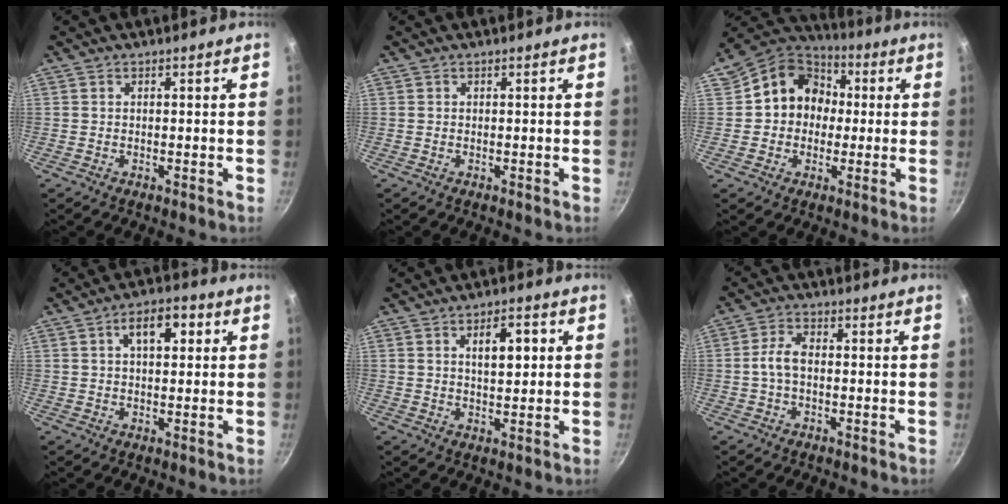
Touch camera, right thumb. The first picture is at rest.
{"total": 0.0}
{"total": 13.1, "force": [1.0, 11.6, 6.0], "torque": [-0.050, 0.031, 0.000]}
{"total": 7.3, "force": [2.2, 4.0, 5.7], "torque": [-0.064, 0.012, 0.027]}
{"total": 6.2, "force": [1.7, 2.9, 5.2], "torque": [-0.063, -0.002, 0.026]}
{"total": 4.2, "force": [-0.5, 2.4, 3.5], "torque": [-0.070, 0.020, -0.014]}